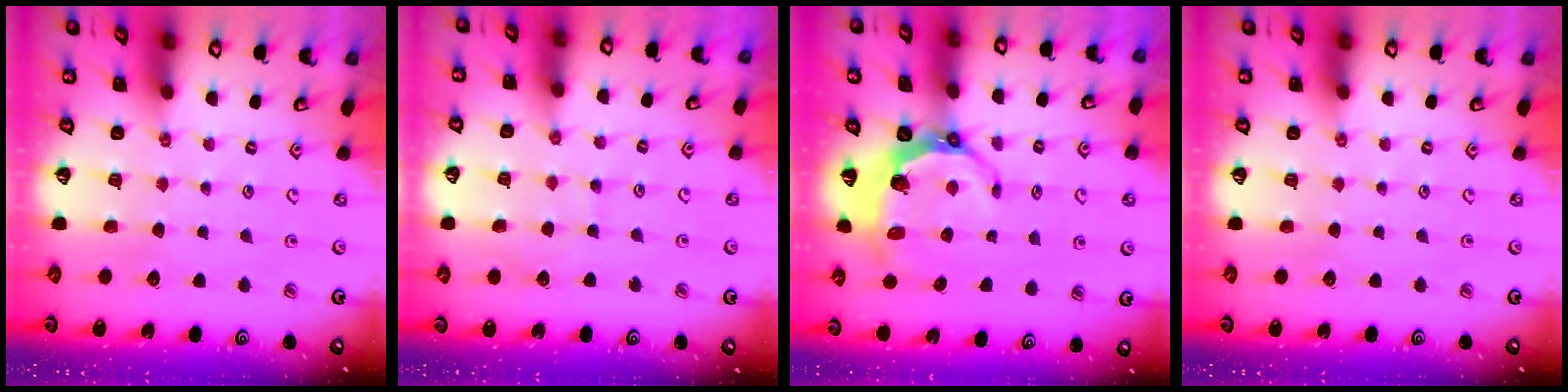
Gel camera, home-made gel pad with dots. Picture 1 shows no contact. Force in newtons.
{"total": 4.4, "press": 4.4, "slide": 0.4}
{"total": 6.2, "press": 5.3, "slide": 3.2}
{"total": 0.0}